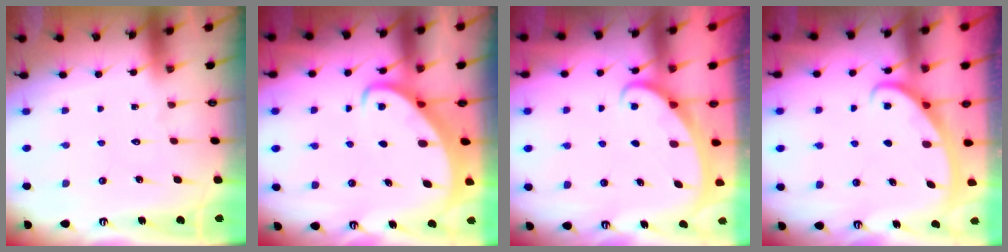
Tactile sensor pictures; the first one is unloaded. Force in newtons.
{"total": 2.9, "press": 2.9, "slide": 0.3}
{"total": 2.3, "press": 2.2, "slide": 0.3}
{"total": 3.0, "press": 3.0, "slide": 0.4}